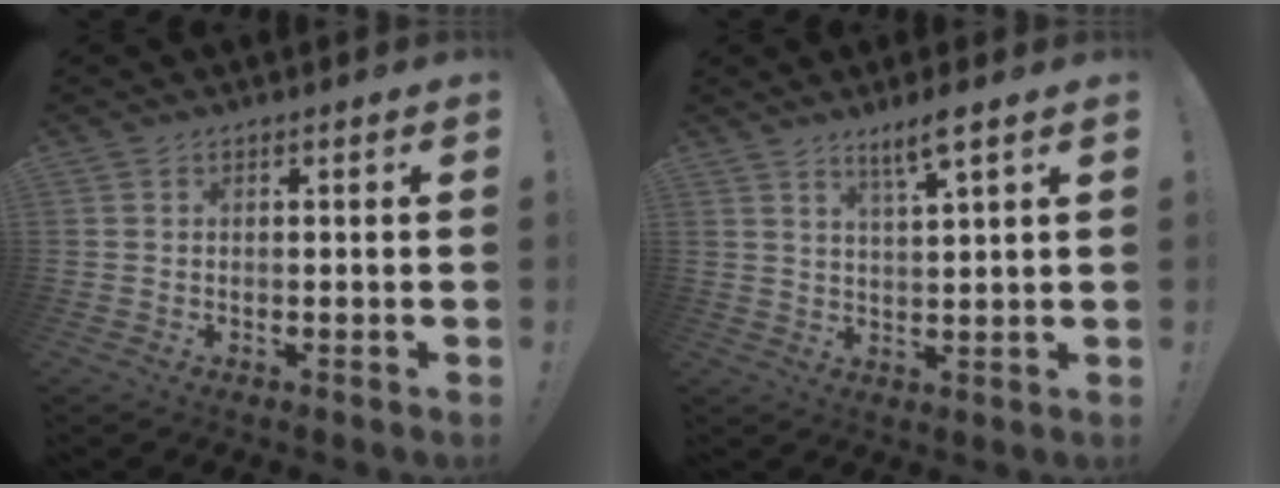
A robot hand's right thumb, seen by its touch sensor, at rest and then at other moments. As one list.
[{"total": 5.9, "force": [4.1, 0.2, 4.3], "torque": [-0.074, -0.018, 0.065]}]